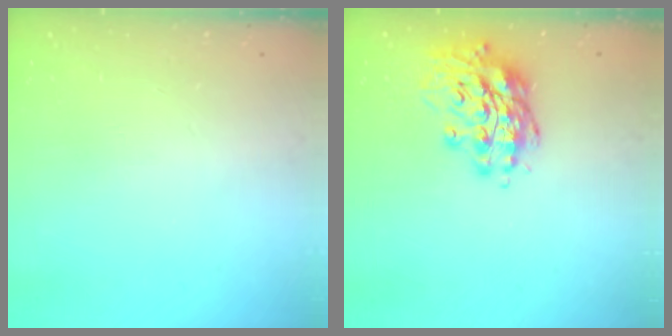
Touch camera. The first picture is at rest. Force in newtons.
{"total": 16.0, "press": 15.8, "slide": 2.7}